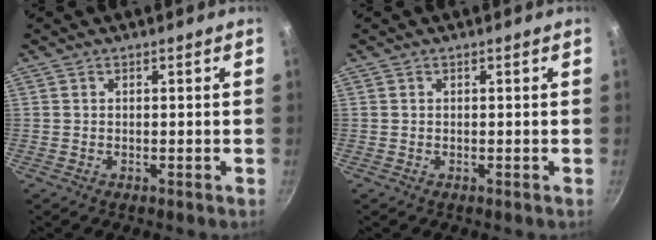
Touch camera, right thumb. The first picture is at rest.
{"total": 0.0}